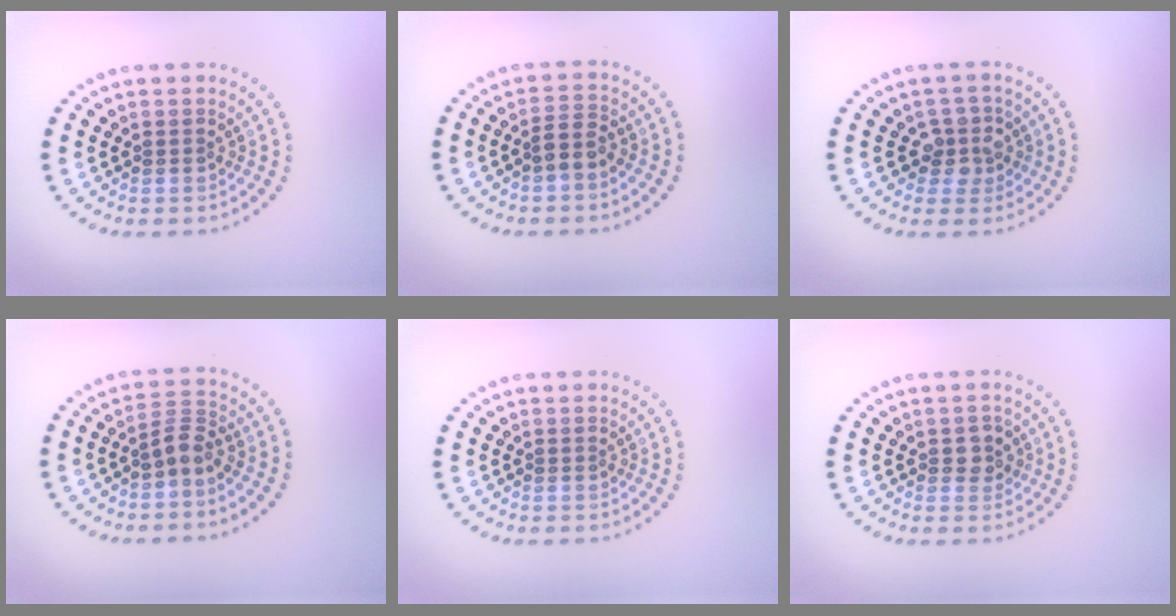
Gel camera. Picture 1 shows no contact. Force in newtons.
{"total": 2.0, "press": 1.8, "slide": 1.0}
{"total": 2.4, "press": 2.1, "slide": 1.2}
{"total": 2.3, "press": 1.8, "slide": 1.4}
{"total": 0.0}
{"total": 1.6, "press": 1.5, "slide": 0.5}